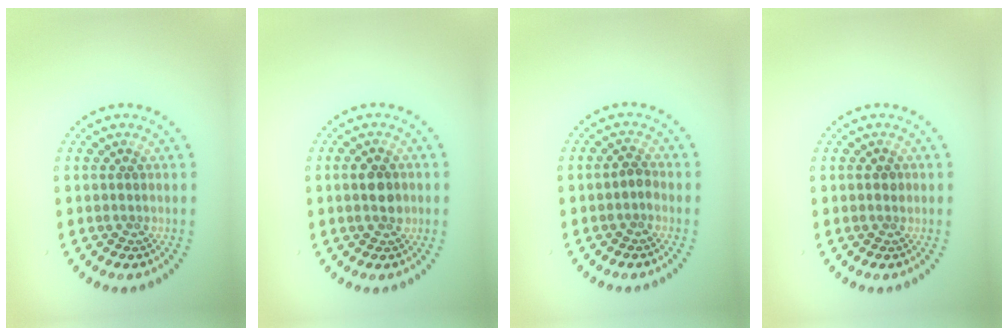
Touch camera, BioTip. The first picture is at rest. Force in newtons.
{"total": 2.6, "press": 2.6, "slide": 0.1}
{"total": 1.0, "press": 0.9, "slide": 0.4}
{"total": 0.7, "press": 0.7, "slide": 0.0}